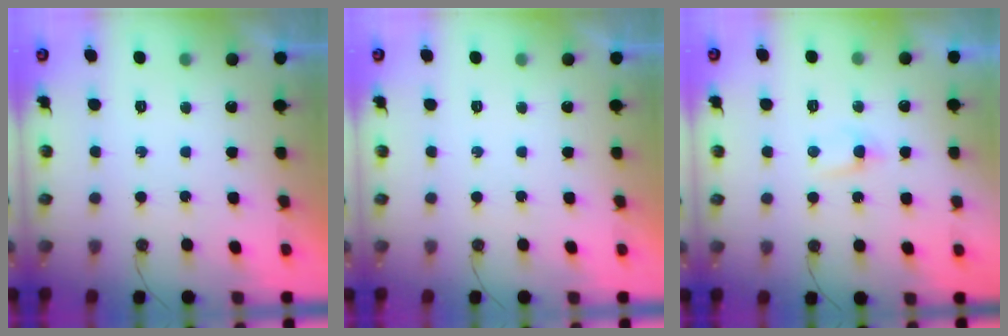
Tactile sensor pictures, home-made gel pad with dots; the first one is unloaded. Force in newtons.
{"total": 0.0}
{"total": 3.0, "press": 2.9, "slide": 0.3}